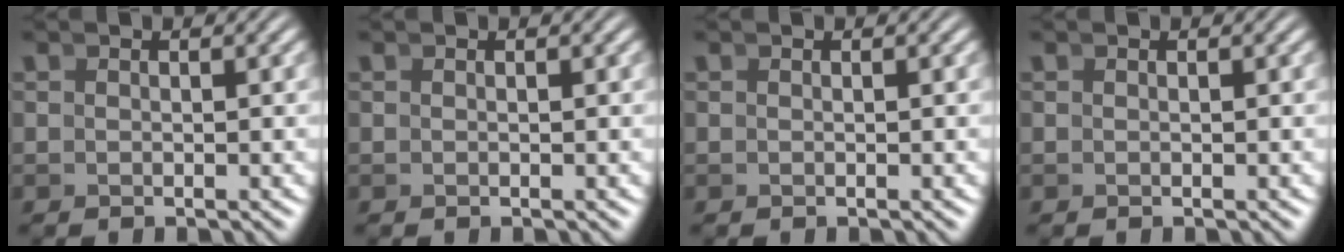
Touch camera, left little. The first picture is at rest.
{"total": 0.0}
{"total": 0.0}
{"total": 0.0}